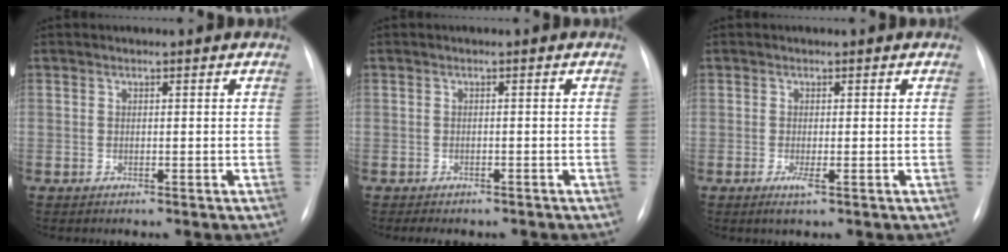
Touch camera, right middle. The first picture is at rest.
{"total": 4.6, "force": [-3.8, 2.0, 1.8], "torque": [-0.023, -0.001, -0.042]}
{"total": 1.7, "force": [-0.7, 0.1, 1.6], "torque": [-0.027, -0.005, -0.012]}